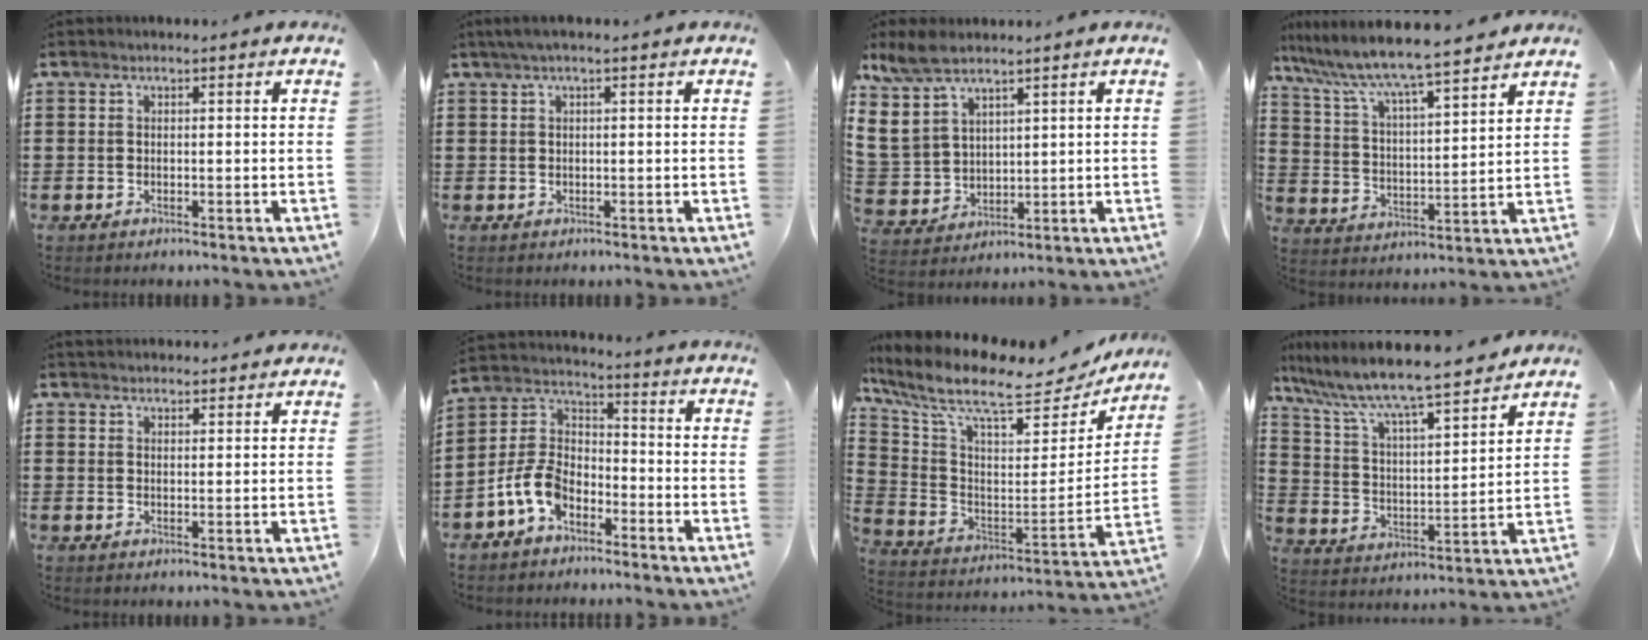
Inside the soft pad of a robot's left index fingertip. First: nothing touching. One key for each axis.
{"total": 1.4, "fx": 0.3, "fy": 0.1, "fz": 1.4, "tx": -0.022, "ty": -0.001, "tz": 0.005}
{"total": 6.8, "fx": 4.8, "fy": 4.1, "fz": 2.7, "tx": -0.091, "ty": -0.008, "tz": 0.088}
{"total": 7.4, "fx": 6.8, "fy": -0.1, "fz": 3.0, "tx": -0.089, "ty": -0.044, "tz": 0.112}
{"total": 2.2, "fx": 2.1, "fy": 0.2, "fz": -0.1, "tx": -0.004, "ty": -0.002, "tz": 0.042}
{"total": 8.1, "fx": -4.7, "fy": 4.5, "fz": 4.7, "tx": -0.141, "ty": -0.002, "tz": -0.102}
{"total": 9.8, "fx": 7.4, "fy": 2.3, "fz": 6.0, "tx": -0.148, "ty": -0.056, "tz": 0.124}
{"total": 8.3, "fx": 7.3, "fy": 0.4, "fz": 3.9, "tx": -0.109, "ty": -0.052, "tz": 0.119}